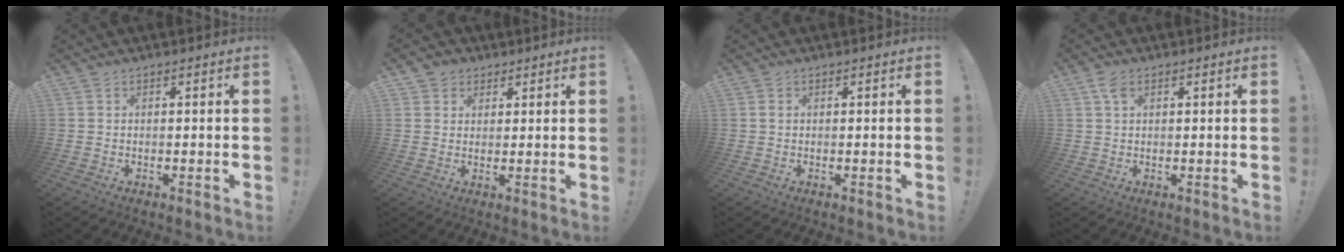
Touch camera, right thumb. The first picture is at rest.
{"total": 3.6, "force": [1.6, 3.1, 0.4], "torque": [-0.008, -0.001, 0.031]}
{"total": 0.9, "force": [0.3, 0.5, 0.6], "torque": [-0.007, 0.001, 0.004]}
{"total": 3.4, "force": [1.7, 1.9, 2.3], "torque": [-0.040, -0.001, 0.030]}